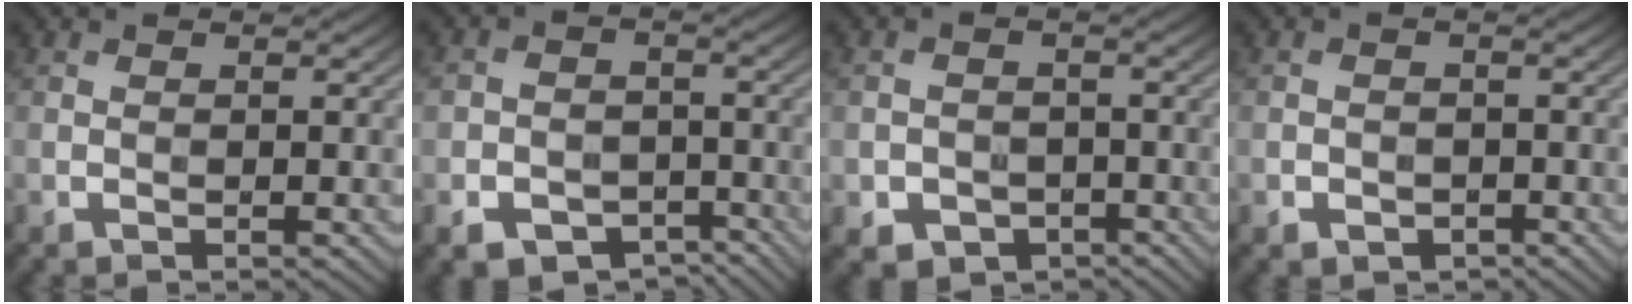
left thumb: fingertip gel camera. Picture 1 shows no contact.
{"total": 7.5, "force": [-4.0, 5.5, 3.0], "torque": [-0.055, -0.014, -0.064]}
{"total": 4.6, "force": [-2.2, 3.6, 1.8], "torque": [-0.031, -0.011, -0.030]}
{"total": 2.1, "force": [-1.2, 1.5, 0.9], "torque": [-0.013, -0.004, -0.022]}